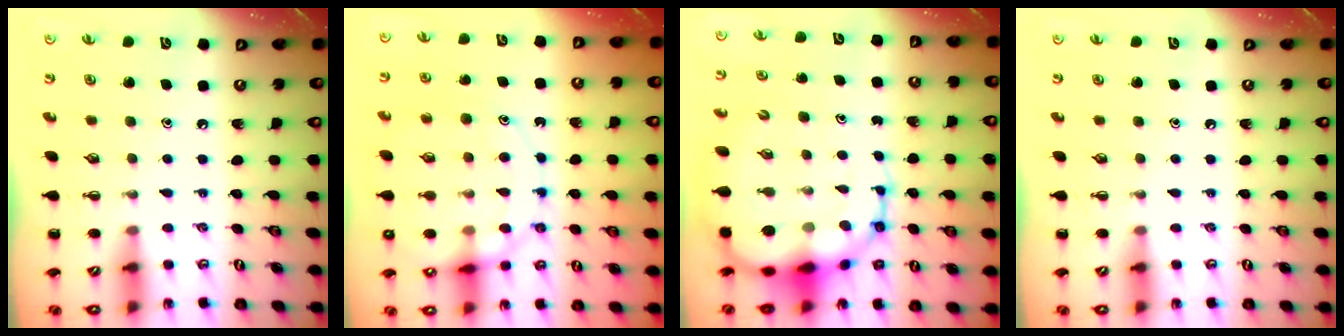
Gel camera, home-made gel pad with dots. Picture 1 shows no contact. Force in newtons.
{"total": 15.7, "press": 15.6, "slide": 1.7}
{"total": 16.7, "press": 16.0, "slide": 4.5}
{"total": 0.0}